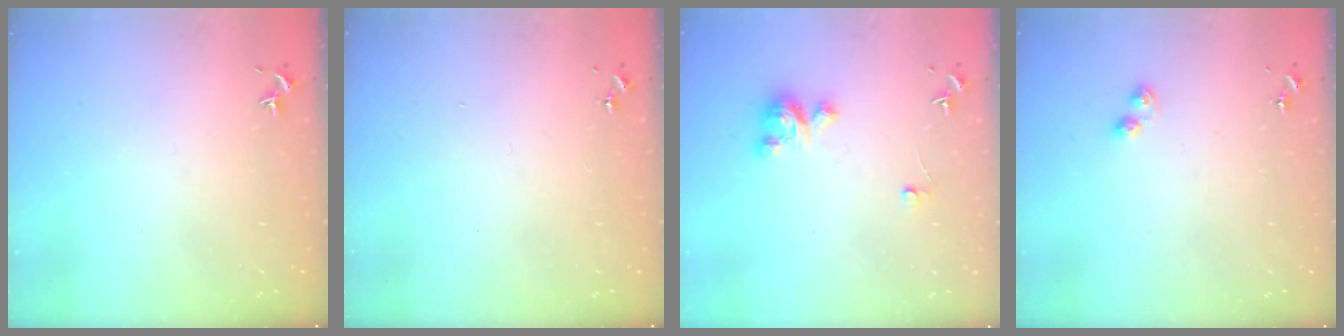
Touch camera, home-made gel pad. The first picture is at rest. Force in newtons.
{"total": 0.0}
{"total": 4.7, "press": 4.7, "slide": 0.3}
{"total": 3.7, "press": 3.7, "slide": 0.4}